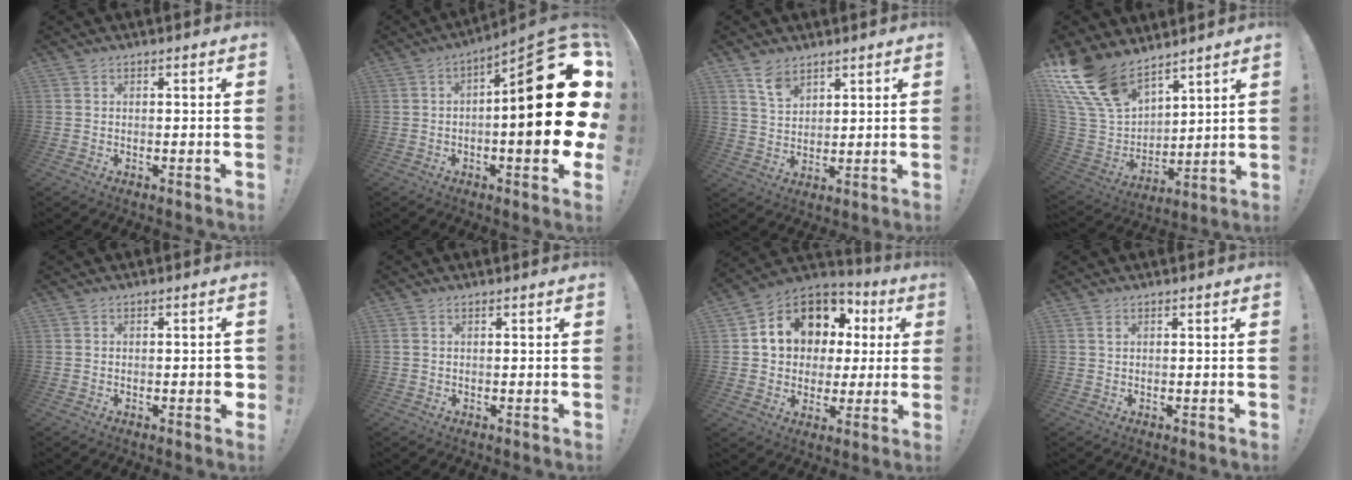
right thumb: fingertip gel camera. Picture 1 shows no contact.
{"total": 27.1, "force": [0.5, 7.5, 26.1], "torque": [-0.341, -0.015, 0.018]}
{"total": 6.8, "force": [5.0, 3.7, 2.9], "torque": [-0.051, -0.028, 0.094]}
{"total": 18.0, "force": [13.2, 9.3, 8.0], "torque": [-0.164, -0.090, 0.253]}
{"total": 3.1, "force": [-0.9, 1.5, 2.5], "torque": [-0.037, 0.009, -0.014]}
{"total": 0.6, "force": [0.4, 0.0, 0.5], "torque": [-0.011, 0.000, 0.007]}
{"total": 13.6, "force": [5.0, 10.9, 6.4], "torque": [-0.106, -0.025, 0.109]}
{"total": 0.8, "force": [0.4, 0.4, 0.6], "torque": [-0.007, 0.001, 0.005]}